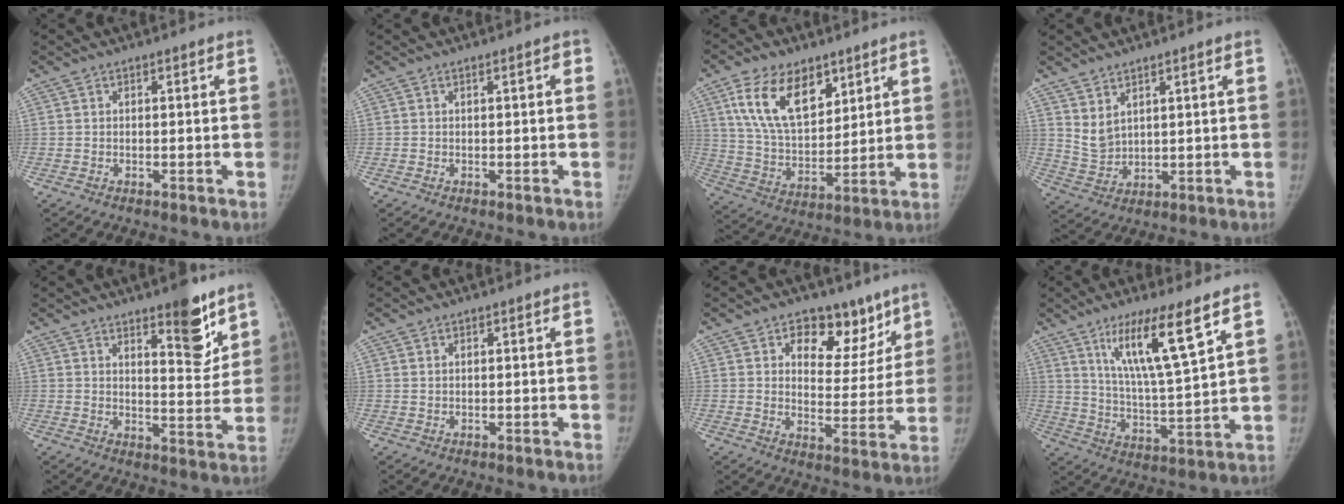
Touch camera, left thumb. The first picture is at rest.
{"total": 0.9, "force": [0.2, 0.3, 0.9], "torque": [-0.011, 0.002, 0.001]}
{"total": 16.4, "force": [8.5, 9.2, 10.6], "torque": [-0.154, -0.036, 0.167]}
{"total": 4.9, "force": [3.0, 2.6, 2.7], "torque": [-0.043, -0.024, 0.073]}
{"total": 10.2, "force": [6.6, 3.5, 7.0], "torque": [-0.067, -0.047, 0.096]}
{"total": 0.7, "force": [0.4, 0.5, 0.3], "torque": [-0.002, -0.002, 0.007]}
{"total": 13.1, "force": [8.1, 8.3, 6.1], "torque": [-0.018, -0.037, 0.116]}
{"total": 14.2, "force": [8.2, 1.5, 11.5], "torque": [-0.203, -0.049, 0.155]}